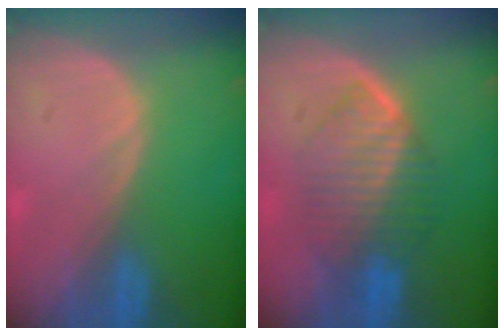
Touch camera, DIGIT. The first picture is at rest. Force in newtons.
{"total": 7.2, "press": 7.2, "slide": 0.4}